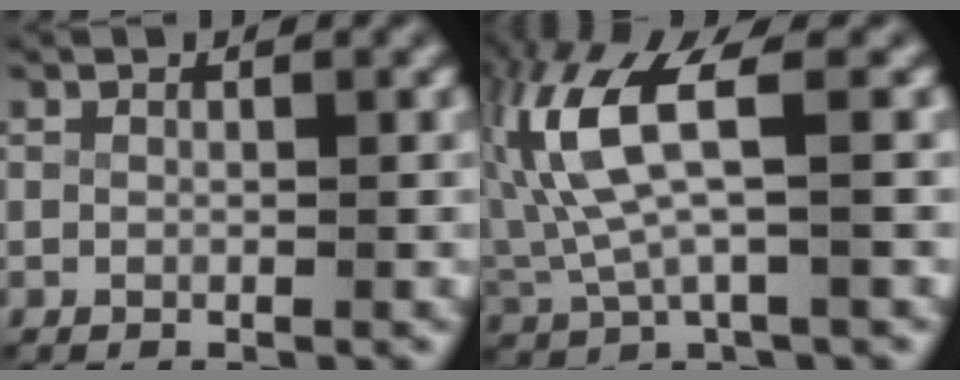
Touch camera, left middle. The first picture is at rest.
{"total": 7.4, "force": [1.4, 3.5, 6.4], "torque": [-0.154, 0.000, 0.033]}